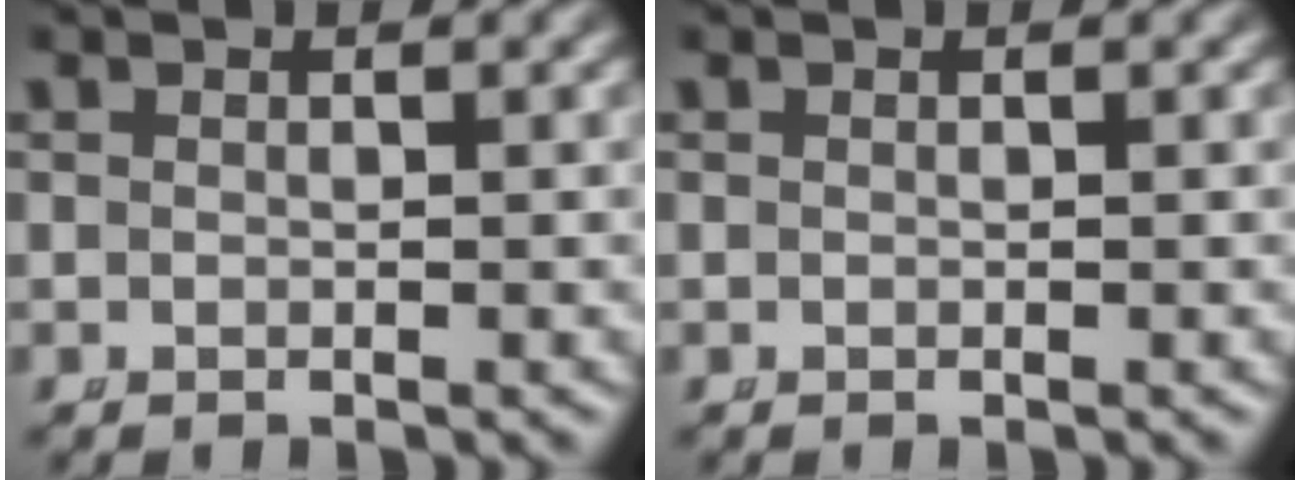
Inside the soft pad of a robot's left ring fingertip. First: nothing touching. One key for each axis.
{"total": 0.0}